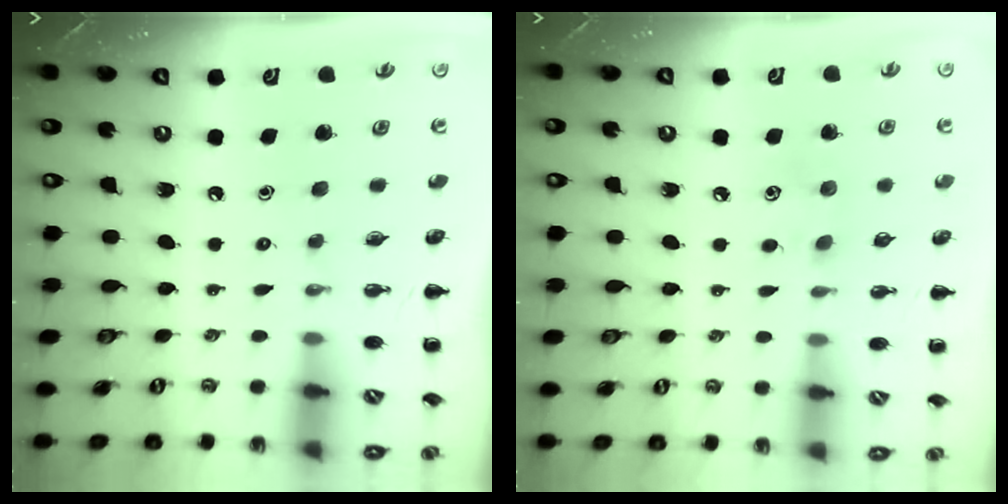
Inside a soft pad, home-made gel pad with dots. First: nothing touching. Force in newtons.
{"total": 6.6, "press": 6.3, "slide": 1.8}